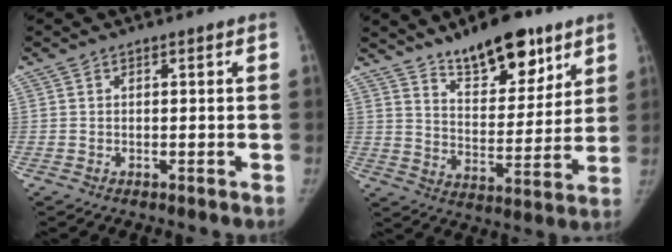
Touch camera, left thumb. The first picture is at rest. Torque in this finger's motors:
{"motor_torque": [0.19, 0.17, 0.81, -0.61, 0.03]}